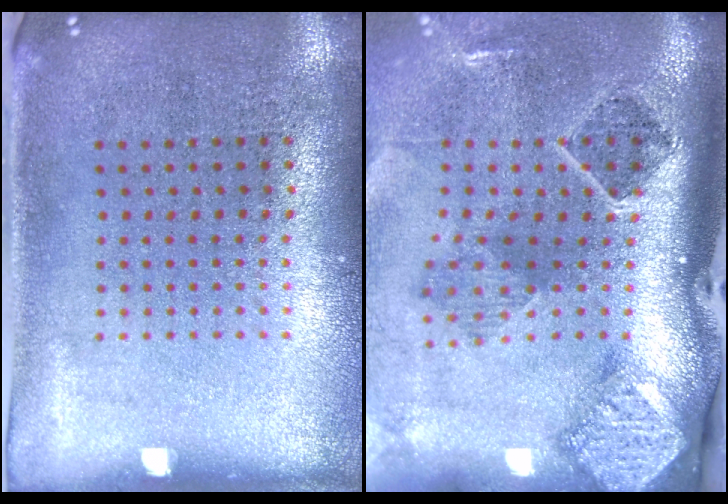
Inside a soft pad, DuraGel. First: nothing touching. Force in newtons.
{"total": 2.9, "press": 1.8, "slide": 2.3}